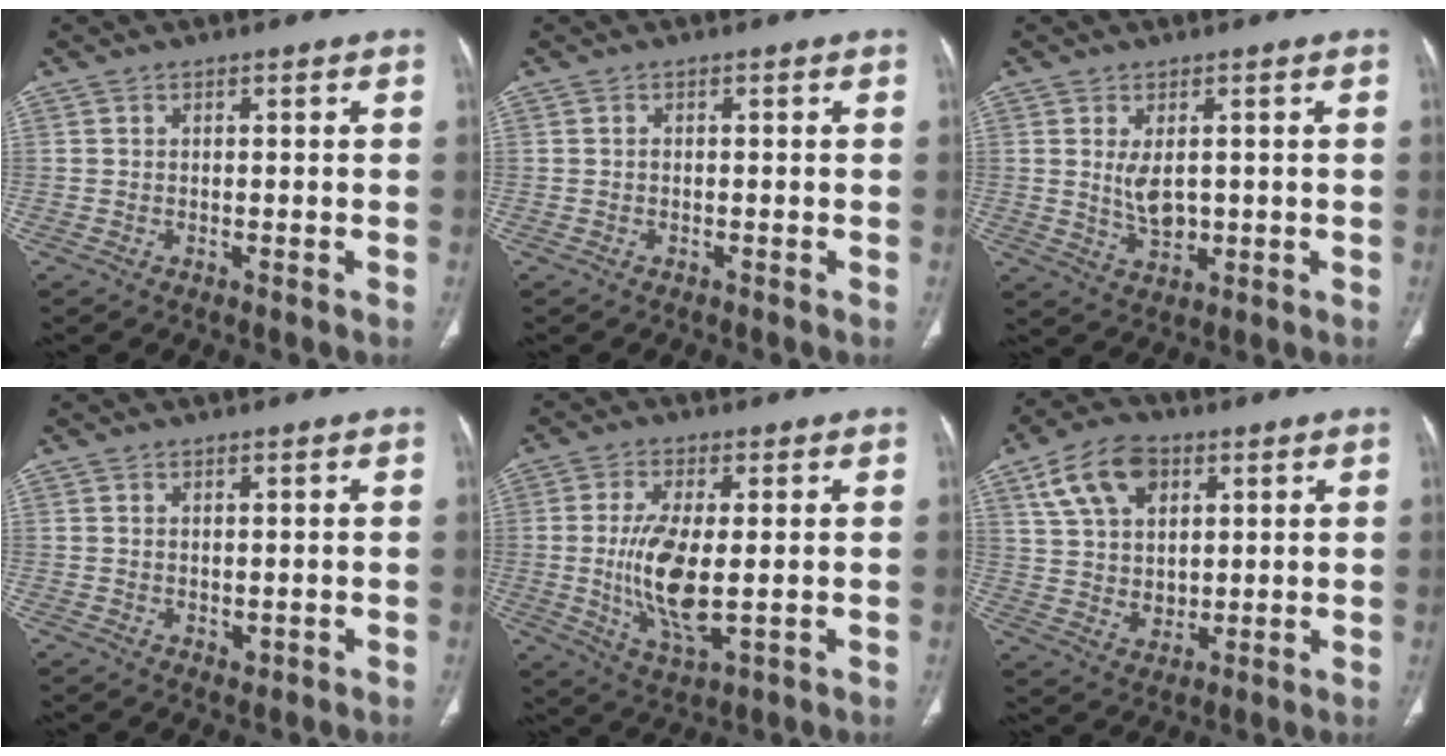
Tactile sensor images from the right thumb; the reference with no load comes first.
{"total": 0.0}
{"total": 4.9, "force": [0.7, 2.8, 4.0], "torque": [-0.069, -0.010, 0.022]}
{"total": 1.2, "force": [0.2, 0.8, 0.9], "torque": [-0.017, -0.006, 0.010]}
{"total": 11.5, "force": [-0.4, 4.4, 10.6], "torque": [-0.216, -0.020, 0.000]}
{"total": 13.1, "force": [5.7, 8.8, 7.8], "torque": [-0.117, -0.012, 0.110]}